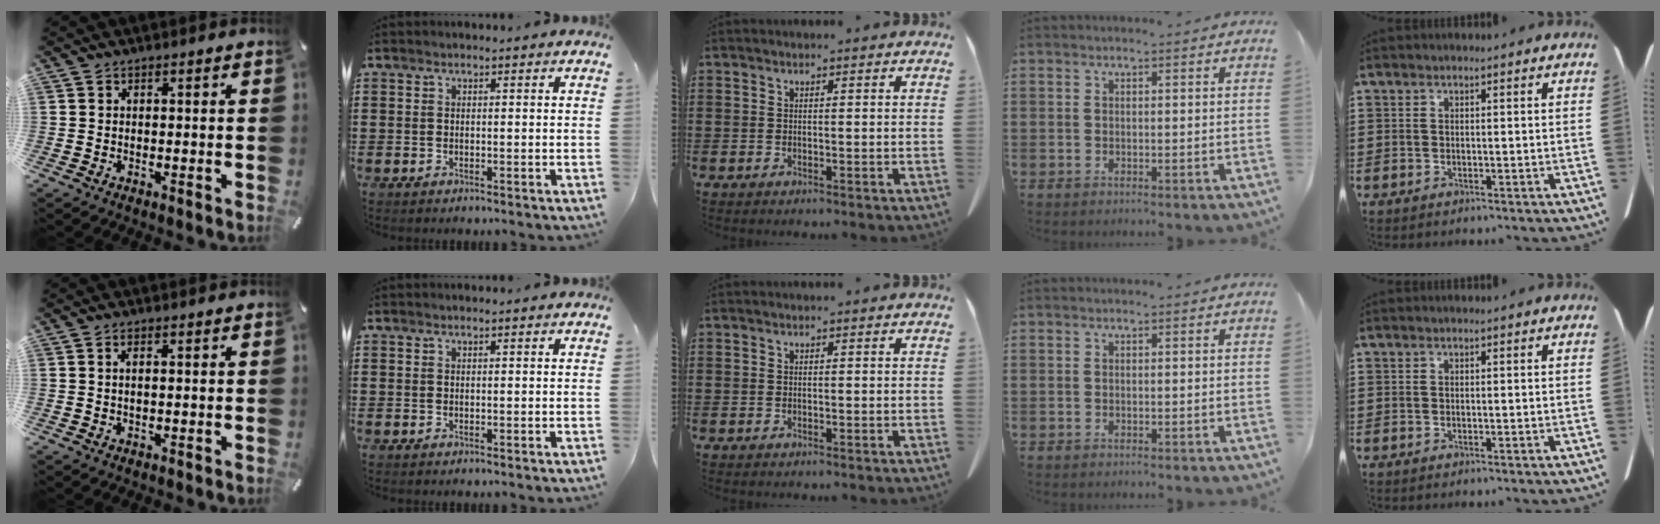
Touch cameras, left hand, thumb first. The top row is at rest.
{"thumb": {"total": 1.2, "force": [0.3, 0.3, 1.2], "torque": [-0.023, 0.000, 0.004]}}